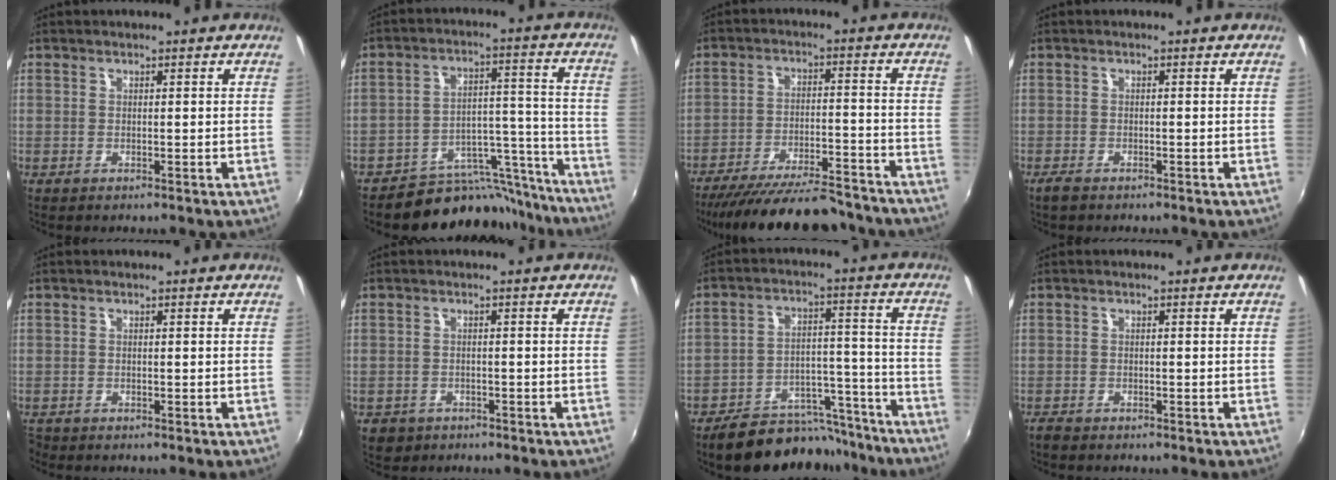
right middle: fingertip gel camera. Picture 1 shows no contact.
{"total": 15.5, "force": [-14.3, 5.6, 1.3], "torque": [-0.005, 0.065, -0.204]}
{"total": 20.7, "force": [-18.4, 4.1, 8.5], "torque": [-0.162, -0.020, -0.260]}
{"total": 1.9, "force": [-1.6, 0.6, 0.8], "torque": [-0.022, -0.005, -0.031]}
{"total": 1.2, "force": [-1.0, 0.6, 0.1], "torque": [-0.006, -0.002, -0.019]}
{"total": 3.7, "force": [-2.1, 2.8, 1.1], "torque": [-0.032, -0.006, -0.030]}
{"total": 16.7, "force": [-14.7, 6.1, 5.0], "torque": [-0.092, 0.033, -0.196]}
{"total": 1.7, "force": [-1.6, 0.6, 0.4], "torque": [-0.014, -0.006, -0.031]}